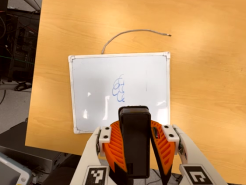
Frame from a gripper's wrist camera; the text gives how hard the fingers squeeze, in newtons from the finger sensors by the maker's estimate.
{"total": 12.7, "left": 10.9, "right": 14.4}